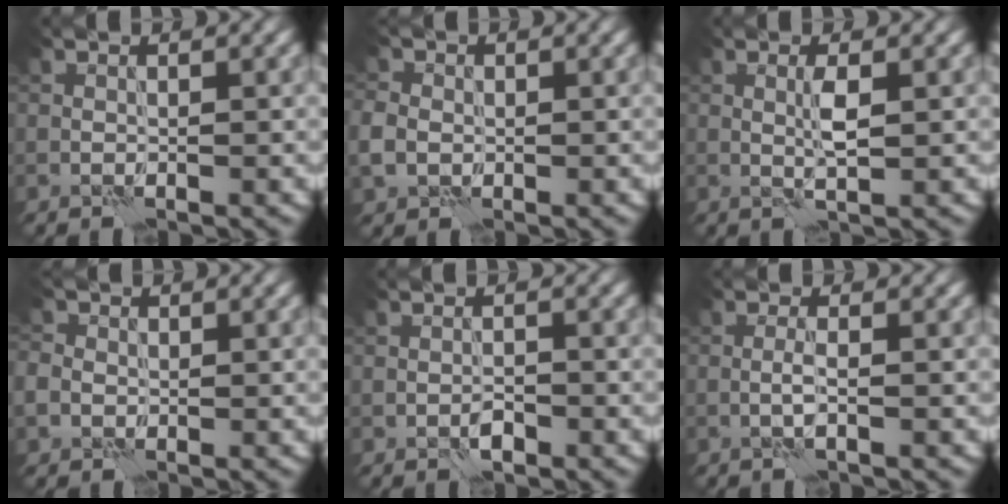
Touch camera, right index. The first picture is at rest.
{"total": 2.4, "force": [-0.2, 2.2, 0.9], "torque": [-0.022, -0.002, -0.007]}
{"total": 1.7, "force": [0.5, 0.2, 1.6], "torque": [-0.035, 0.002, 0.009]}
{"total": 2.2, "force": [0.0, 2.1, 0.6], "torque": [-0.002, 0.005, -0.007]}
{"total": 0.9, "force": [-0.5, 0.5, 0.6], "torque": [-0.010, 0.002, -0.011]}
{"total": 1.0, "force": [-0.1, 0.1, 1.0], "torque": [-0.025, 0.002, -0.007]}